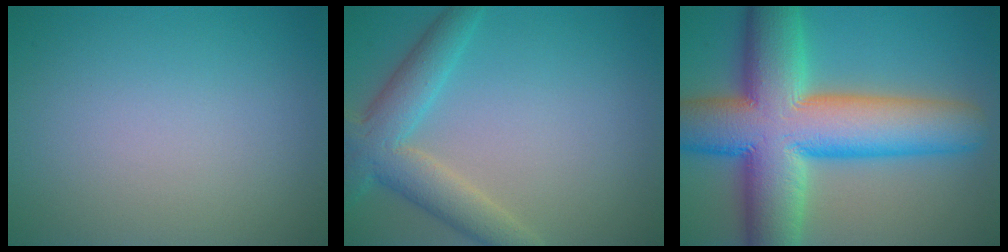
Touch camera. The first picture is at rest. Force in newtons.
{"total": 5.2, "press": 5.2, "slide": 0.3}
{"total": 15.4, "press": 15.4, "slide": 0.6}